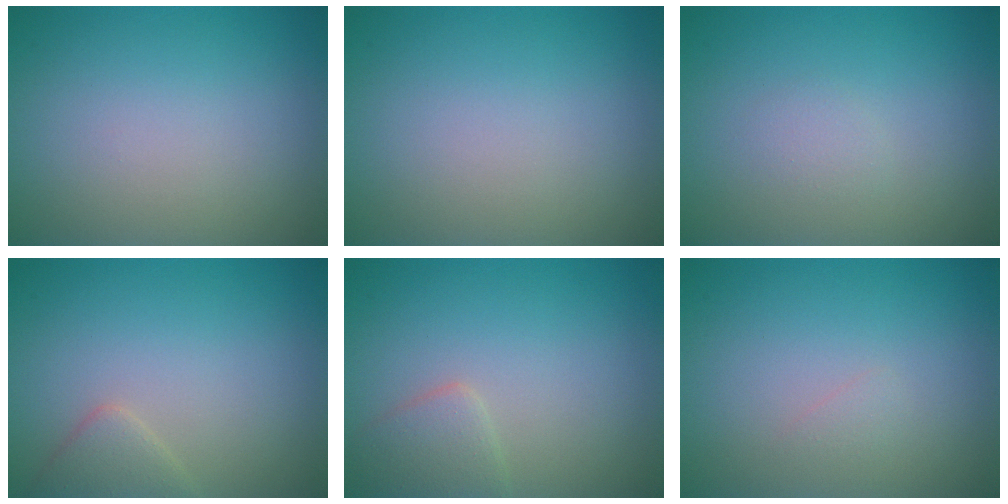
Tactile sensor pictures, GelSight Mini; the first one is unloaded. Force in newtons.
{"total": 0.0}
{"total": 0.8, "press": 0.8, "slide": 0.1}
{"total": 1.9, "press": 1.9, "slide": 0.1}
{"total": 2.1, "press": 2.1, "slide": 0.1}
{"total": 0.6, "press": 0.6, "slide": 0.0}